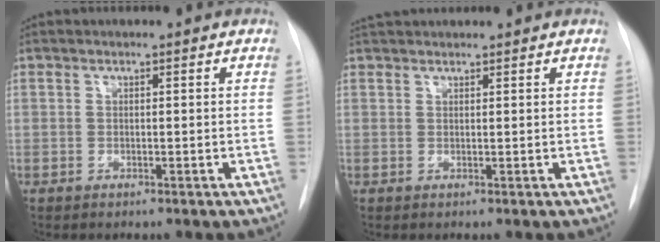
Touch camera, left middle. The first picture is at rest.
{"total": 3.9, "force": [3.7, 0.7, 1.1], "torque": [-0.011, 0.038, 0.058]}